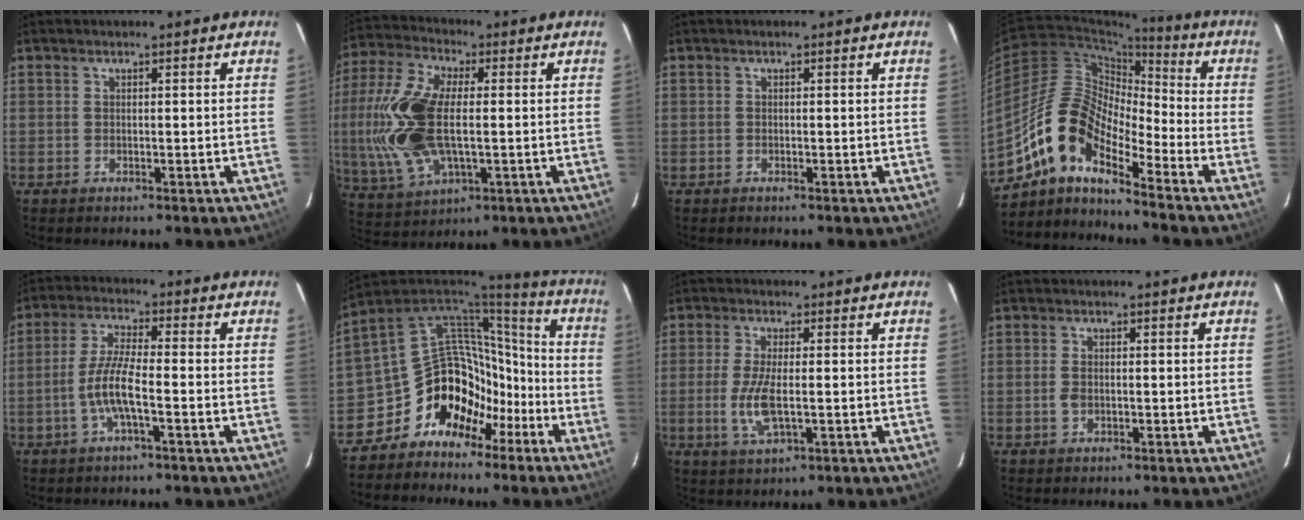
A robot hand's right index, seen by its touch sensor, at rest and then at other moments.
{"total": 18.4, "force": [-0.3, 9.2, 15.9], "torque": [-0.358, 0.003, -0.001]}
{"total": 0.0}
{"total": 12.7, "force": [-9.0, 4.6, 7.6], "torque": [-0.127, 0.011, -0.186]}
{"total": 6.7, "force": [-2.6, 0.9, 6.1], "torque": [-0.130, 0.002, -0.049]}
{"total": 17.2, "force": [-9.8, 12.5, 6.5], "torque": [-0.117, 0.070, -0.156]}
{"total": 7.0, "force": [-1.4, 2.1, 6.5], "torque": [-0.137, -0.010, -0.026]}
{"total": 1.9, "force": [-0.5, 1.3, 1.3], "torque": [-0.029, 0.002, -0.009]}